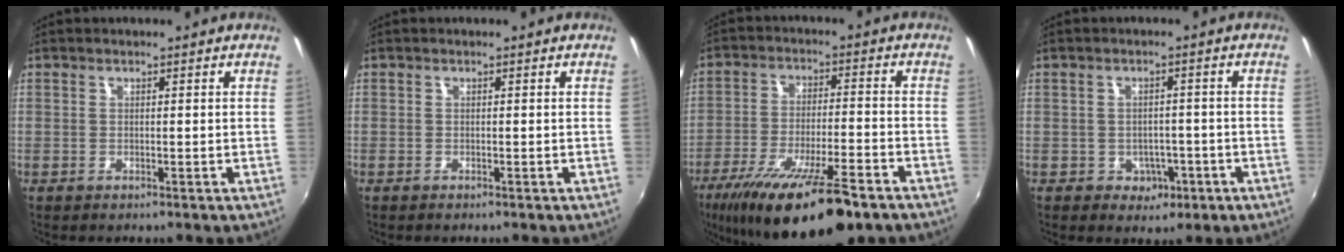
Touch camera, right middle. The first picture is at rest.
{"total": 0.0}
{"total": 19.5, "force": [-13.5, 4.2, 13.4], "torque": [-0.247, -0.048, -0.219]}
{"total": 4.6, "force": [-1.8, 4.0, 1.5], "torque": [-0.037, 0.005, -0.012]}